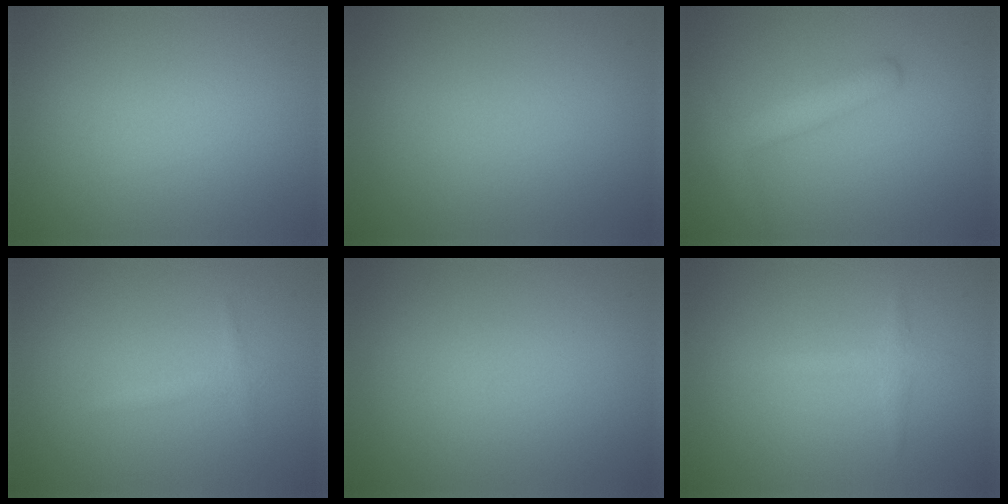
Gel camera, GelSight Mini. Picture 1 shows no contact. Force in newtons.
{"total": 0.0}
{"total": 2.9, "press": 2.9, "slide": 0.2}
{"total": 0.9, "press": 0.9, "slide": 0.0}
{"total": 0.0}
{"total": 1.3, "press": 1.2, "slide": 0.0}